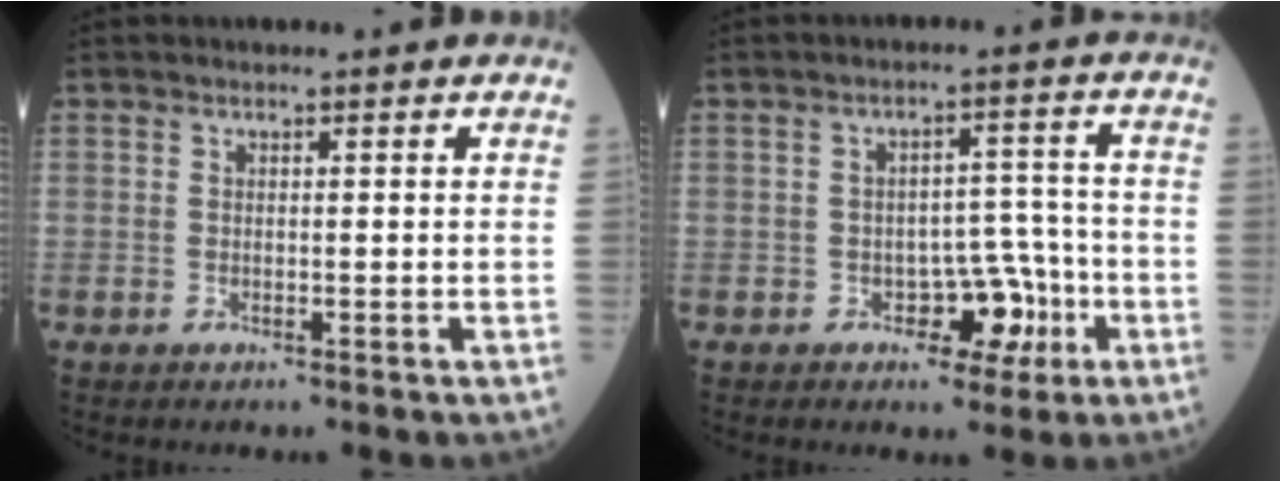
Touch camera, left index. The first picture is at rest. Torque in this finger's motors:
{"motor_torque": [-0.16, 0.26, 0.02, -0.01]}